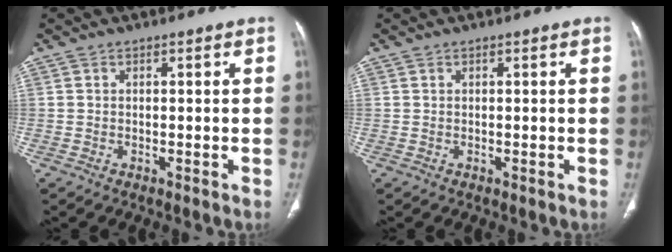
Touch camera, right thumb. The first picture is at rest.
{"total": 0.0}